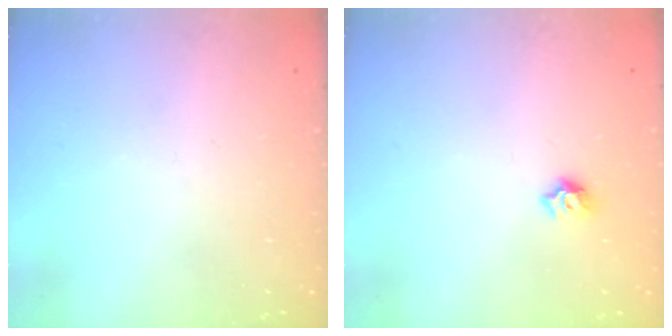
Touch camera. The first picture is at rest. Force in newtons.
{"total": 5.7, "press": 5.6, "slide": 0.7}